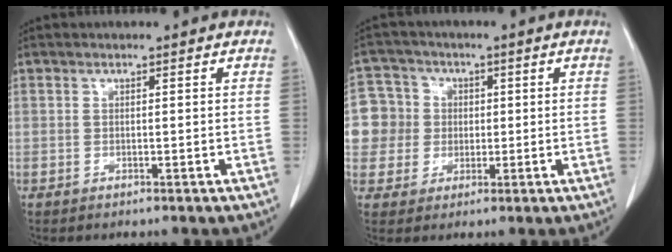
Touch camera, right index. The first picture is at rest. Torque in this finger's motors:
{"motor_torque": [0.13, 0.06, 0.03, 0.01]}